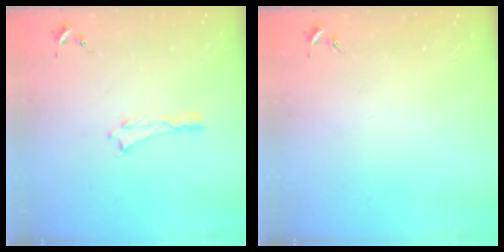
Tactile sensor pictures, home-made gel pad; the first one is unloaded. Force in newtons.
{"total": 0.0}